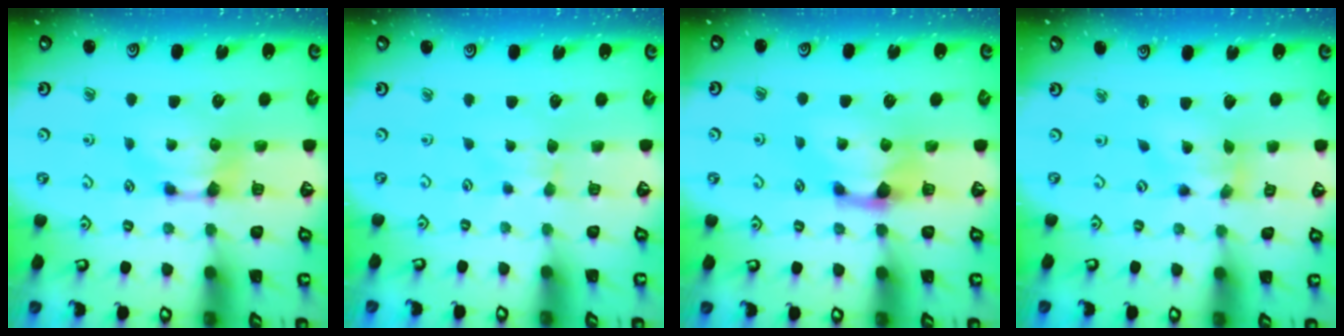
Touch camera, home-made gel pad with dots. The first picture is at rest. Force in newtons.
{"total": 2.6, "press": 2.6, "slide": 0.4}
{"total": 1.5, "press": 0.7, "slide": 1.3}
{"total": 2.1, "press": 1.6, "slide": 1.3}